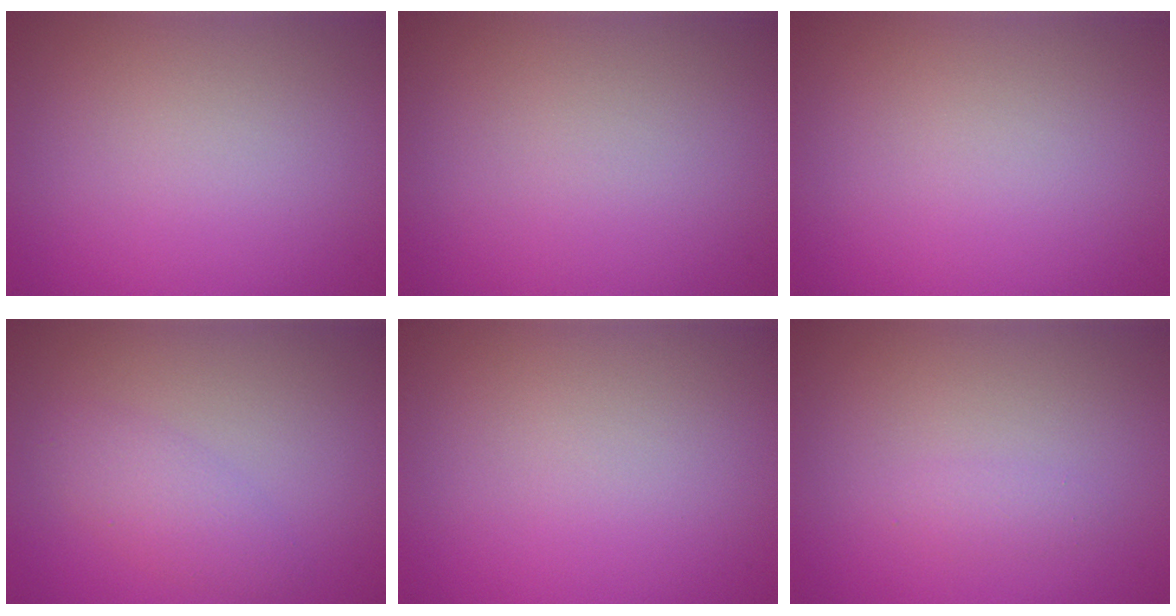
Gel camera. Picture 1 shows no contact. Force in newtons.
{"total": 0.0}
{"total": 0.0}
{"total": 2.5, "press": 2.5, "slide": 0.1}
{"total": 0.0}
{"total": 0.8, "press": 0.8, "slide": 0.0}